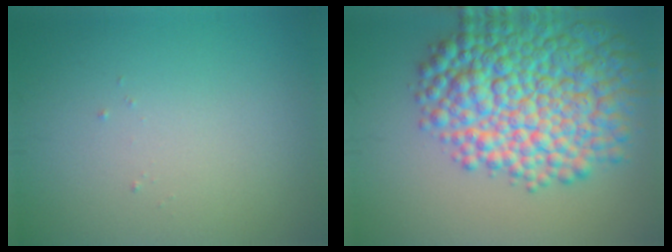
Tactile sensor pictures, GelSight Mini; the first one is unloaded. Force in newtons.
{"total": 11.7, "press": 11.7, "slide": 0.2}